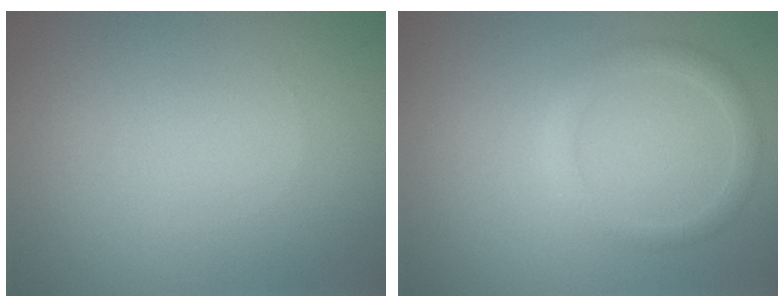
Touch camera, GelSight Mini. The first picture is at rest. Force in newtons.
{"total": 1.9, "press": 1.9, "slide": 0.1}